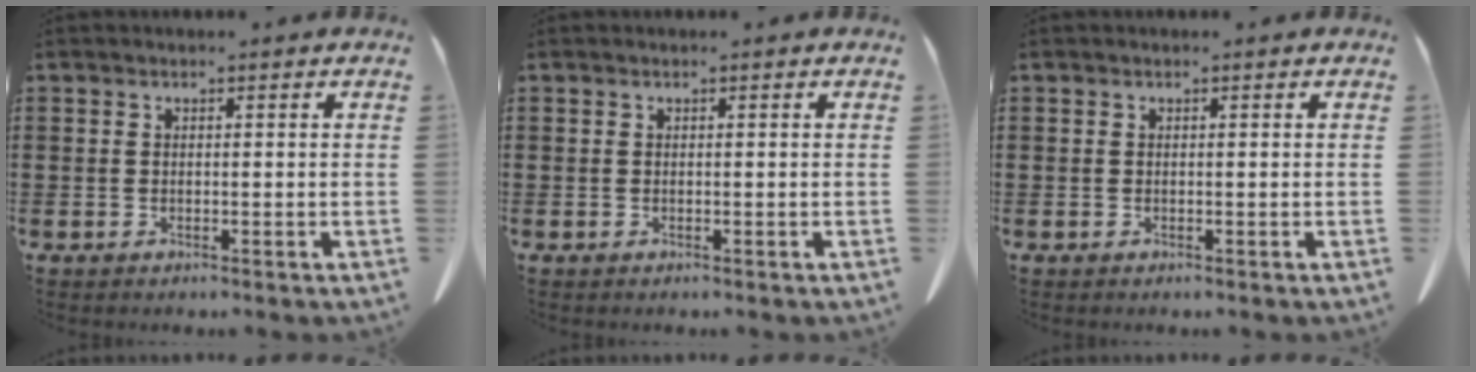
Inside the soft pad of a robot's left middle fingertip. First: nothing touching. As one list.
[{"total": 0.0}, {"total": 0.0}]